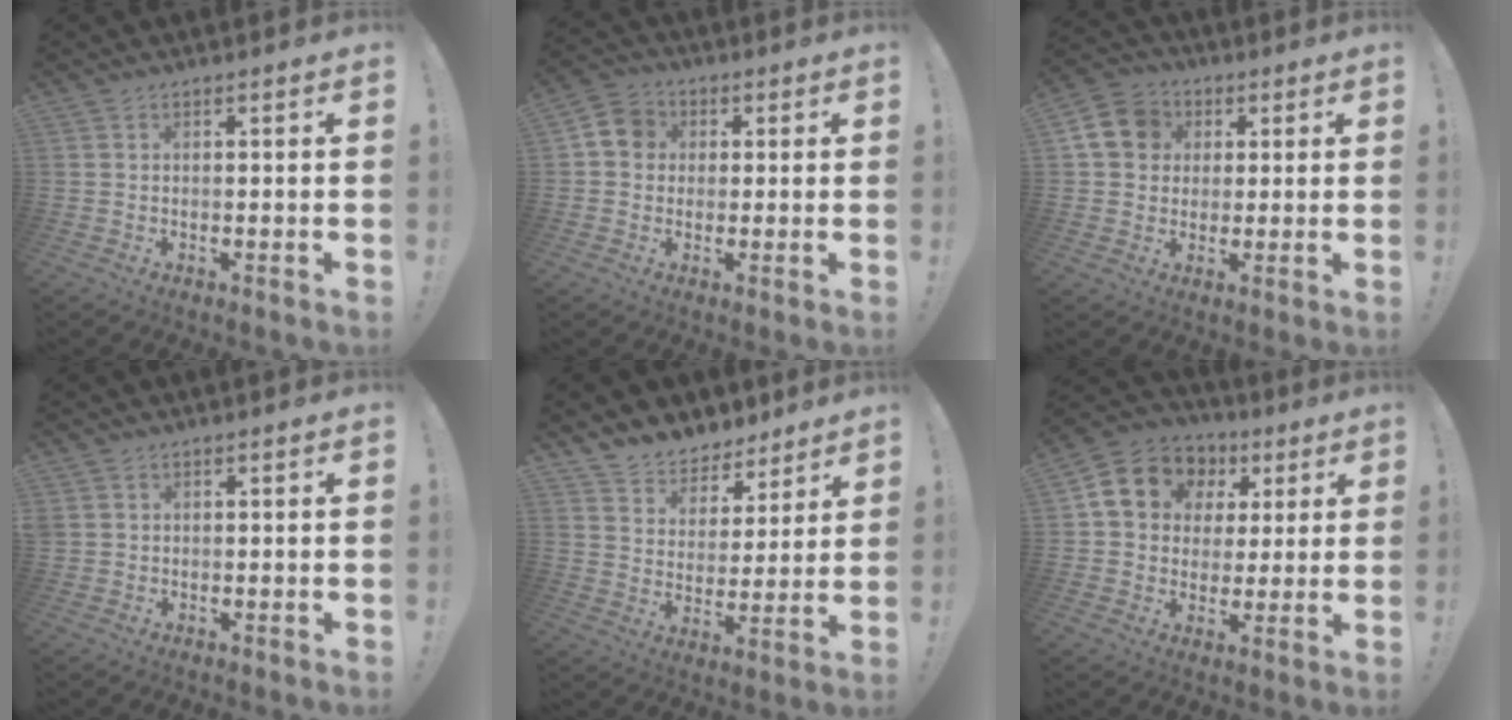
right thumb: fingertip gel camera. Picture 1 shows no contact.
{"total": 7.1, "force": [0.9, 6.4, 2.9], "torque": [-0.041, 0.013, 0.021]}
{"total": 11.5, "force": [2.5, 10.1, 4.9], "torque": [-0.074, 0.005, 0.054]}
{"total": 1.4, "force": [0.5, 1.3, 0.3], "torque": [-0.009, 0.004, 0.011]}
{"total": 7.8, "force": [6.2, 4.7, 0.4], "torque": [-0.009, -0.062, 0.123]}
{"total": 14.1, "force": [5.2, 11.5, 6.2], "torque": [-0.089, -0.017, 0.107]}